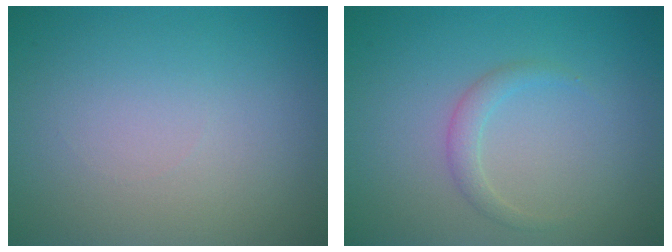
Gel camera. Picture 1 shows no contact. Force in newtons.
{"total": 1.4, "press": 1.4, "slide": 0.1}